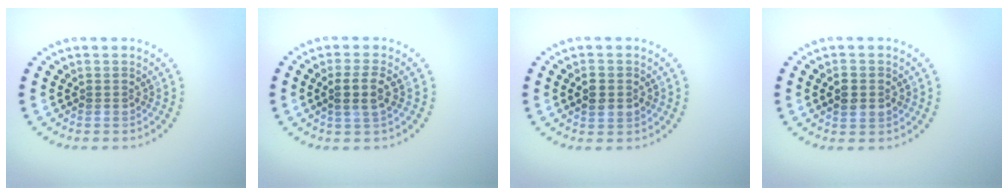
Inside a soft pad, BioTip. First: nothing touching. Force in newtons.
{"total": 2.3, "press": 2.0, "slide": 1.0}
{"total": 2.7, "press": 2.7, "slide": 0.2}
{"total": 2.7, "press": 2.7, "slide": 0.2}